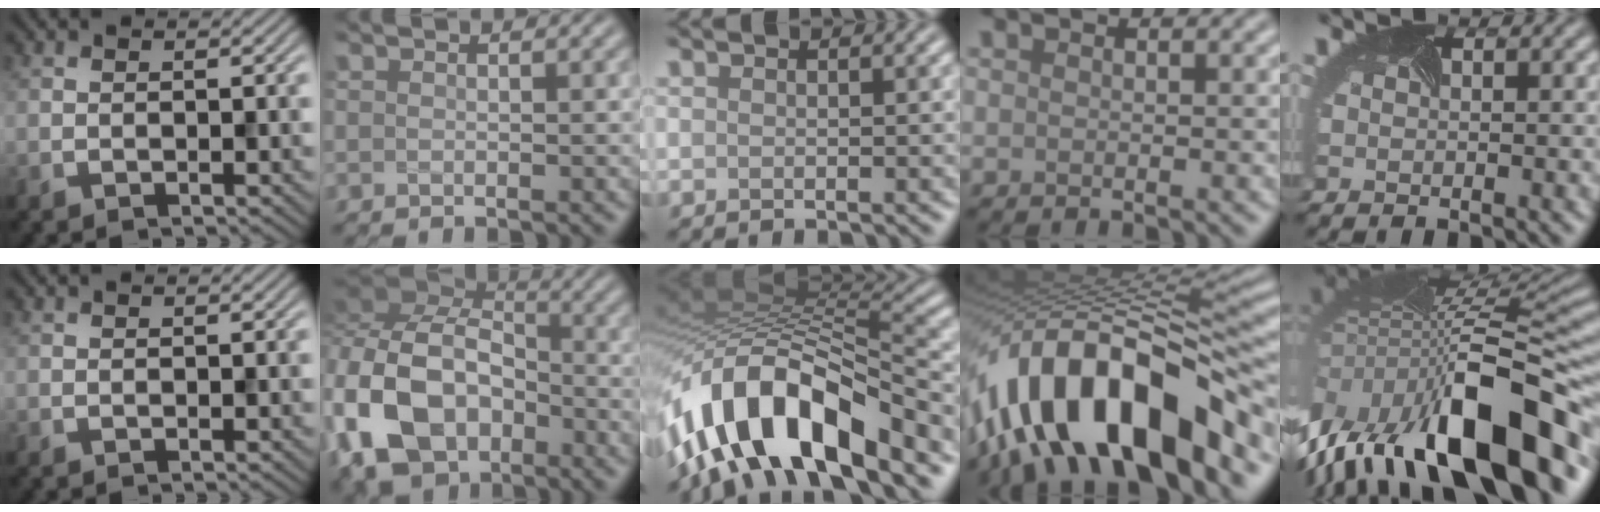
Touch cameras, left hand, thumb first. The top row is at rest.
{"index": {"total": 14.3, "force": [-5.7, 9.9, 8.6], "torque": [-0.205, -0.013, -0.108]}, "middle": {"total": 12.7, "force": [-6.5, 5.4, 9.5], "torque": [-0.152, 0.011, -0.115]}, "ring": {"total": 16.3, "force": [-8.0, 7.2, 12.2], "torque": [-0.203, 0.026, -0.148]}, "little": {"total": 18.5, "force": [-7.5, 8.1, 14.9], "torque": [-0.266, -0.032, -0.113]}}